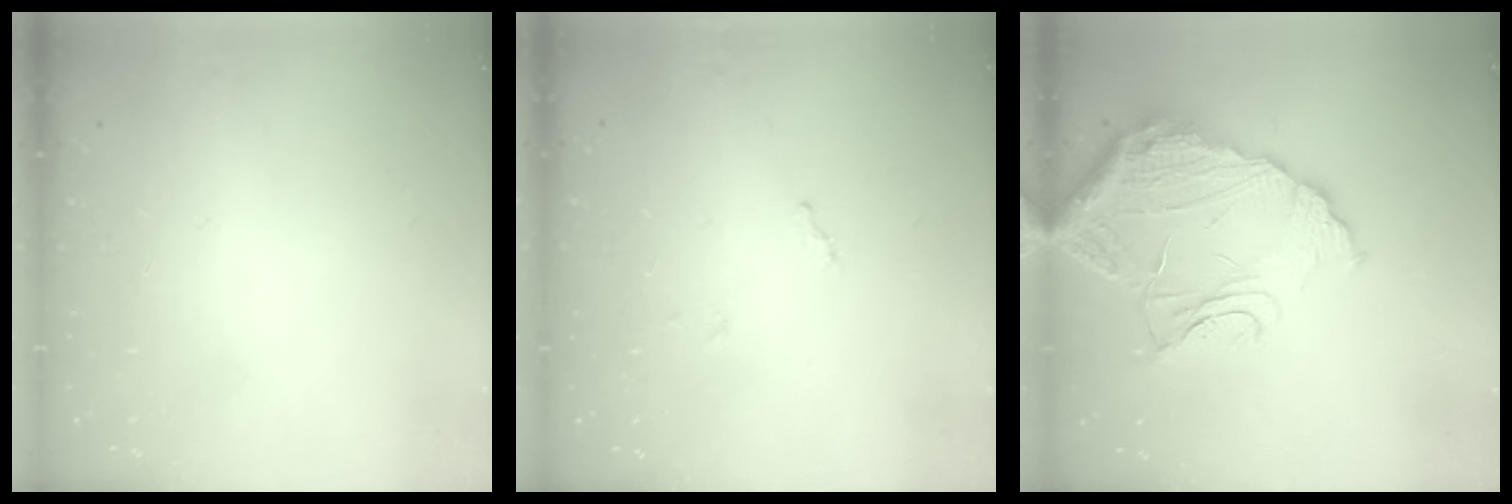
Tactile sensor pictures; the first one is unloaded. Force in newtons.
{"total": 6.4, "press": 6.4, "slide": 0.4}
{"total": 17.7, "press": 17.6, "slide": 1.3}